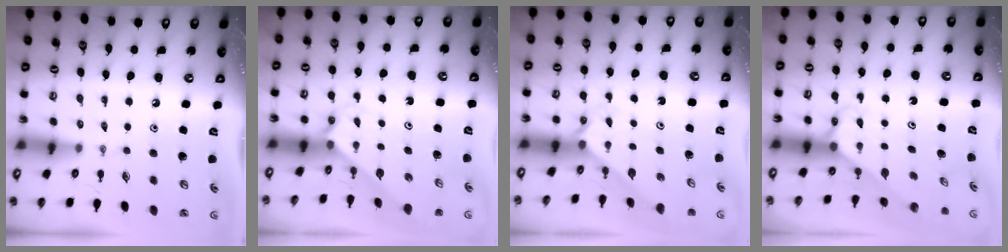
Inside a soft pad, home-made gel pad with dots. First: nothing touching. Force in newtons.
{"total": 2.4, "press": 2.4, "slide": 0.2}
{"total": 2.0, "press": 2.0, "slide": 0.2}
{"total": 2.5, "press": 2.5, "slide": 0.2}